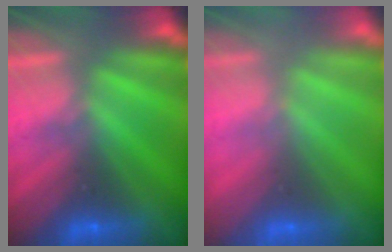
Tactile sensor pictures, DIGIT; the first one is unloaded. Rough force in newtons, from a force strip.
{"total": 2.5}